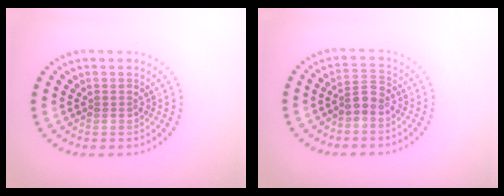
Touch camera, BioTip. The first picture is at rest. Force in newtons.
{"total": 1.8, "press": 1.4, "slide": 1.1}